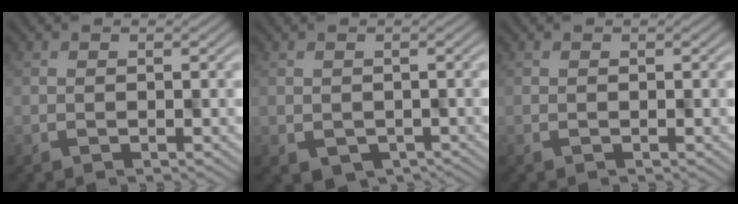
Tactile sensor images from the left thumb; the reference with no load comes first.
{"total": 2.6, "force": [-1.0, 2.1, 1.2], "torque": [-0.016, -0.007, -0.008]}
{"total": 0.0}